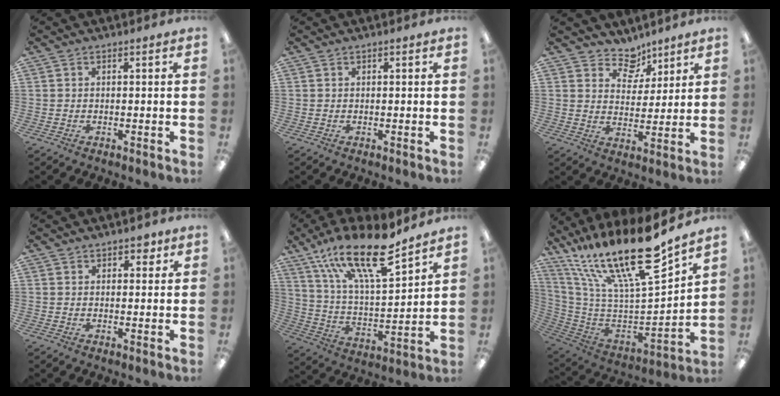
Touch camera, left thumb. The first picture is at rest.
{"total": 0.0}
{"total": 7.6, "force": [6.1, 4.4, 1.0], "torque": [-0.018, -0.041, 0.114]}
{"total": 2.7, "force": [1.9, 1.4, 1.2], "torque": [-0.001, -0.008, 0.030]}
{"total": 21.2, "force": [15.0, 6.3, 13.6], "torque": [-0.240, -0.091, 0.257]}
{"total": 25.2, "force": [17.4, 6.1, 17.2], "torque": [-0.309, -0.124, 0.294]}